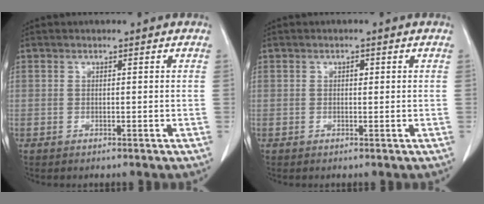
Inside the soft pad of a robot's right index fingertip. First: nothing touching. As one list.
[{"total": 0.9, "force": [0.3, 0.5, 0.6], "torque": [-0.006, 0.002, 0.001]}]